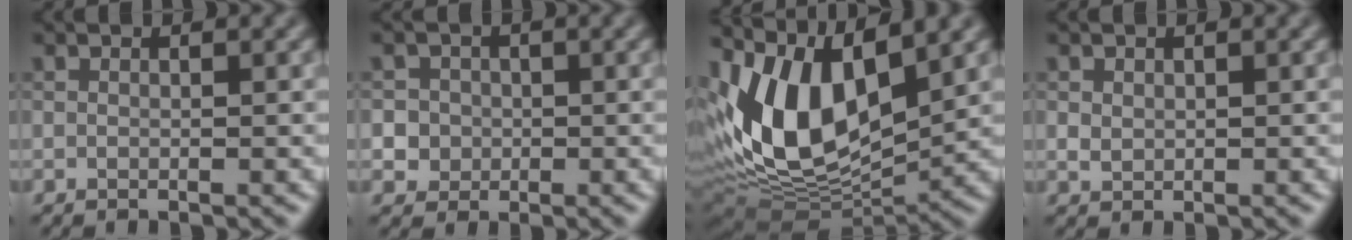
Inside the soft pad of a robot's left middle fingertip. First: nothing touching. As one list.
[{"total": 4.4, "force": [0.1, 4.3, 1.2], "torque": [-0.009, 0.019, -0.004]}, {"total": 12.3, "force": [2.9, 6.4, 10.1], "torque": [-0.205, -0.001, 0.049]}, {"total": 1.0, "force": [0.4, 0.8, 0.4], "torque": [-0.009, -0.002, 0.009]}]